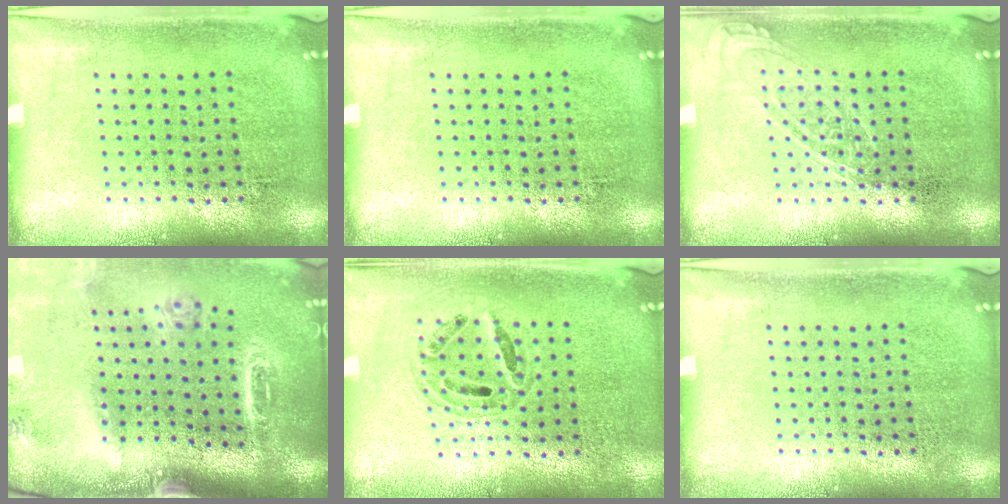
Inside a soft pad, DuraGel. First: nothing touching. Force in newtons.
{"total": 0.0}
{"total": 1.8, "press": 1.8, "slide": 0.2}
{"total": 2.2, "press": 1.9, "slide": 1.0}
{"total": 0.6, "press": 0.6, "slide": 0.2}
{"total": 0.0}